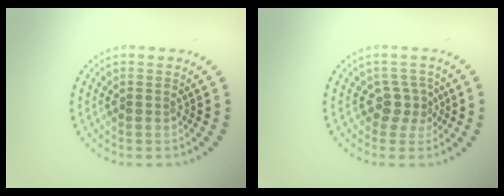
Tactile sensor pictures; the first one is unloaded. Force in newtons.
{"total": 2.2, "press": 1.6, "slide": 1.4}